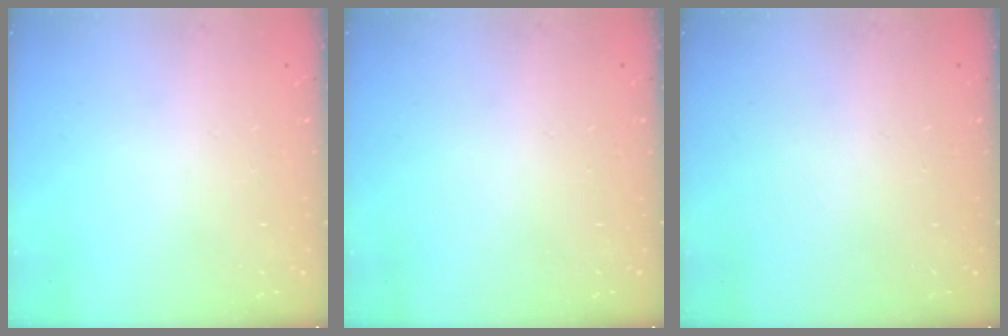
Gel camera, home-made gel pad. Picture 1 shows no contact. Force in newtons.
{"total": 0.0}
{"total": 0.0}